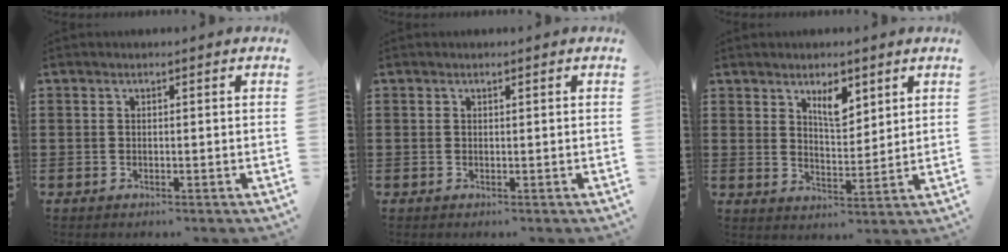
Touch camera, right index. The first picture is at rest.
{"total": 0.0}
{"total": 5.2, "force": [3.1, 2.2, 3.5], "torque": [-0.062, -0.001, 0.051]}